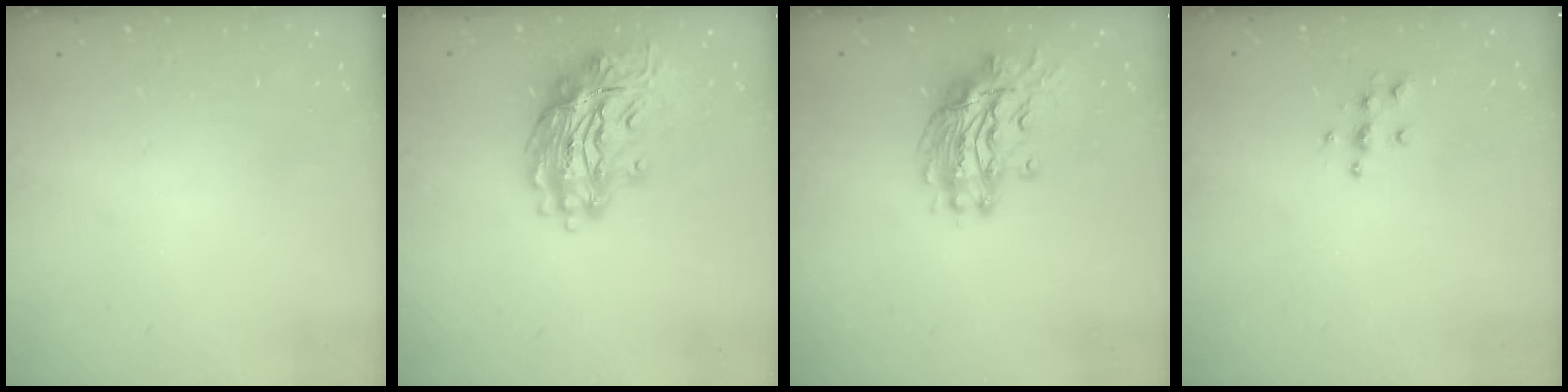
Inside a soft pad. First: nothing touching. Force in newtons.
{"total": 16.8, "press": 16.7, "slide": 1.9}
{"total": 12.3, "press": 12.2, "slide": 1.6}
{"total": 5.5, "press": 5.5, "slide": 0.4}